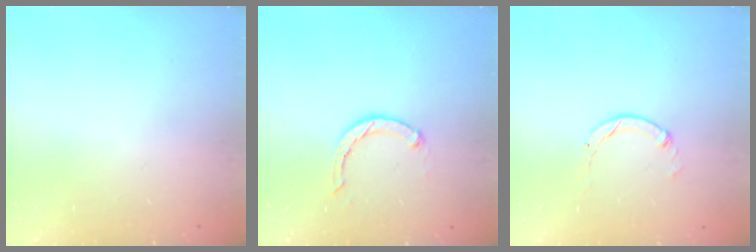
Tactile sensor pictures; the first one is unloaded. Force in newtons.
{"total": 3.1, "press": 3.1, "slide": 0.3}
{"total": 0.0}